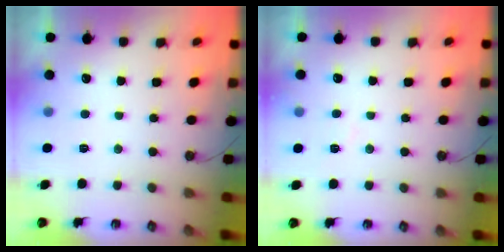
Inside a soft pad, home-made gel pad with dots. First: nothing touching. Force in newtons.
{"total": 4.2, "press": 4.2, "slide": 0.8}